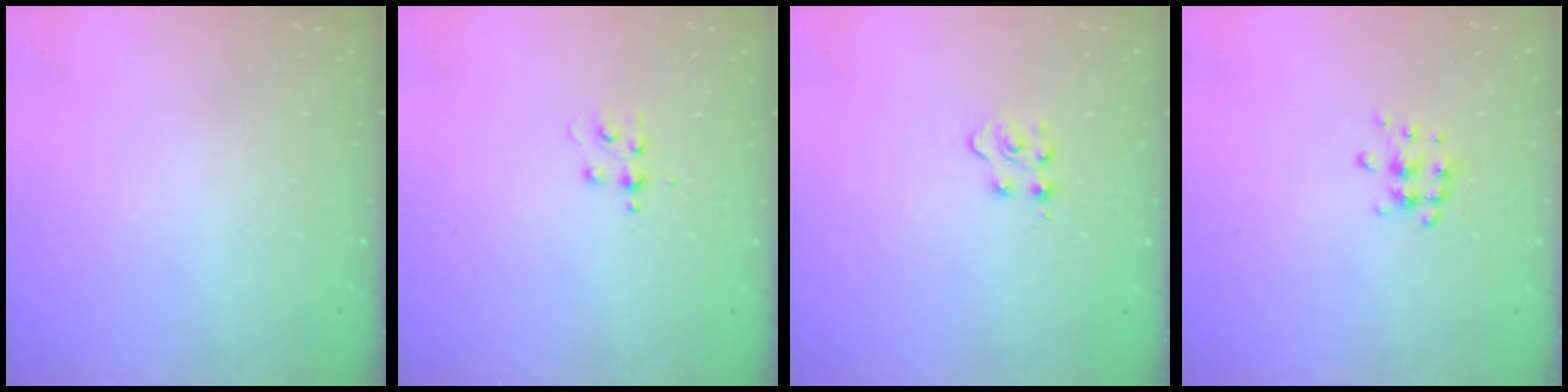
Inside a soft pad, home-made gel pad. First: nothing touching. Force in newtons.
{"total": 4.0, "press": 4.0, "slide": 0.6}
{"total": 3.2, "press": 3.2, "slide": 0.5}
{"total": 7.0, "press": 7.0, "slide": 0.6}